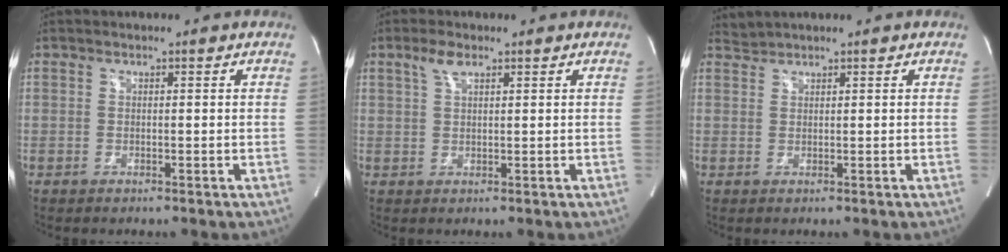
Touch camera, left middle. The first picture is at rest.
{"total": 2.7, "force": [1.7, 0.9, 1.9], "torque": [-0.047, 0.009, 0.037]}
{"total": 1.4, "force": [1.3, -0.4, -0.5], "torque": [-0.001, 0.007, 0.032]}